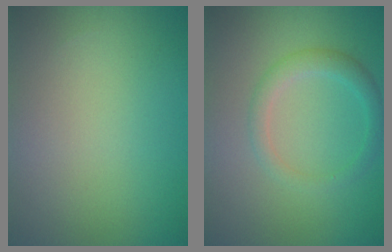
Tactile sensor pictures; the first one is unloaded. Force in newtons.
{"total": 2.3, "press": 2.3, "slide": 0.0}